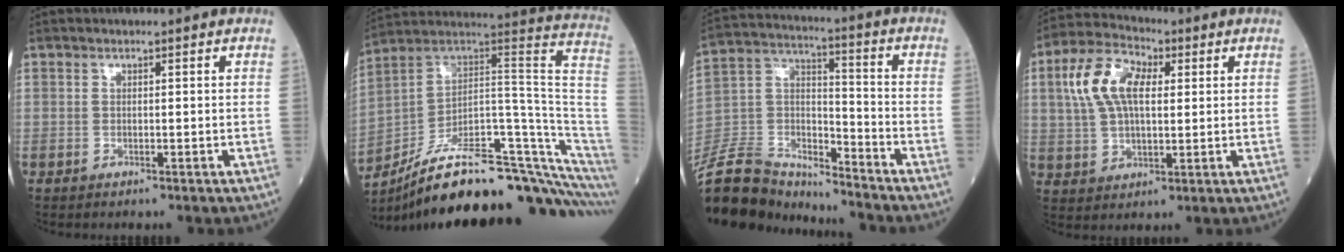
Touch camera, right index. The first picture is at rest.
{"total": 24.9, "force": [-16.6, 3.8, 18.1], "torque": [-0.165, 0.062, -0.253]}
{"total": 18.4, "force": [-17.5, 3.8, 4.3], "torque": [-0.097, 0.027, -0.314]}
{"total": 10.9, "force": [2.9, 5.7, 8.8], "torque": [-0.193, 0.031, 0.053]}